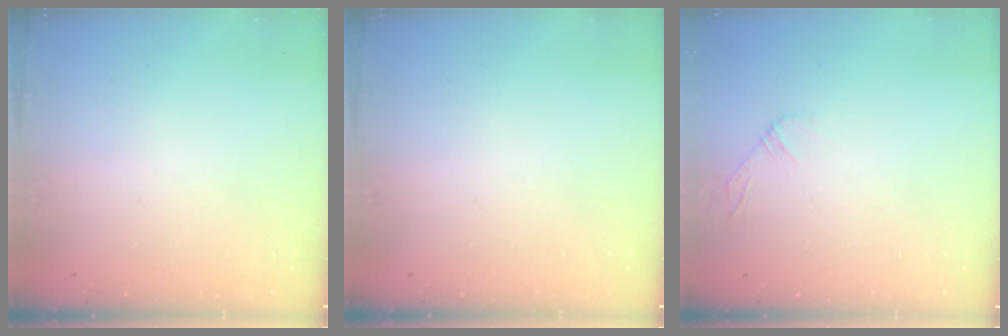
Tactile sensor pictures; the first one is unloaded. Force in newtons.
{"total": 0.0}
{"total": 5.4, "press": 5.4, "slide": 0.9}